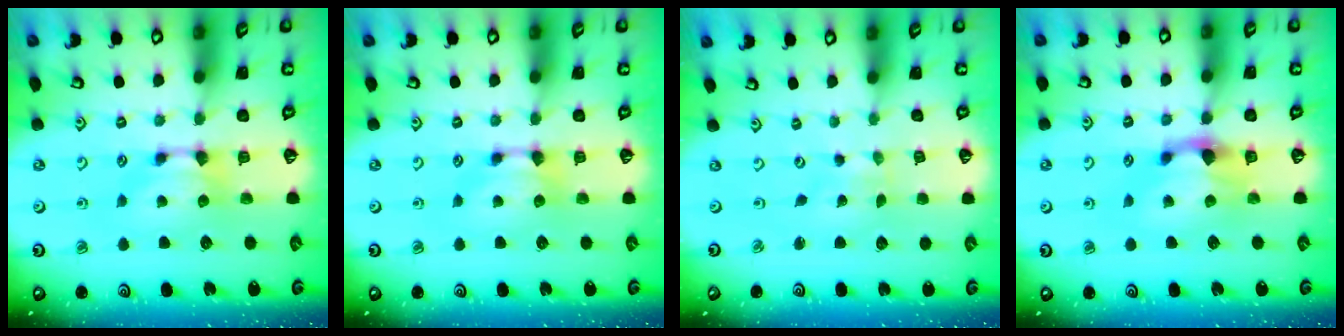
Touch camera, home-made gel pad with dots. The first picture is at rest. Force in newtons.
{"total": 0.0}
{"total": 5.8, "press": 5.8, "slide": 0.5}
{"total": 1.7, "press": 1.2, "slide": 1.3}